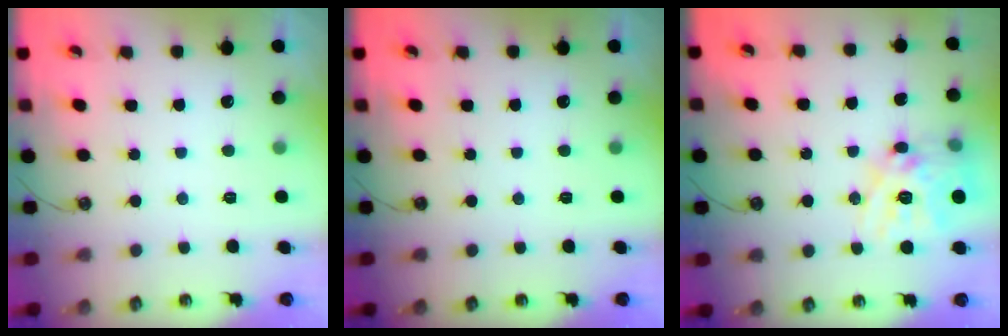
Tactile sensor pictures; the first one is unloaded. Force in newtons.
{"total": 0.0}
{"total": 17.8, "press": 17.7, "slide": 1.6}